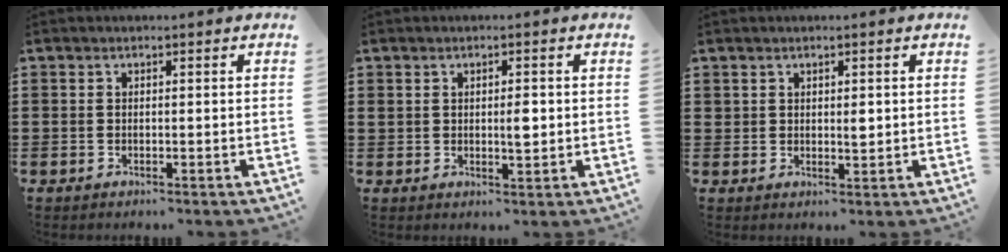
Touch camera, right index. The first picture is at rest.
{"total": 2.9, "force": [0.4, 1.2, 2.6], "torque": [-0.042, 0.000, 0.003]}
{"total": 1.8, "force": [0.9, 1.0, 1.2], "torque": [-0.019, 0.001, 0.014]}